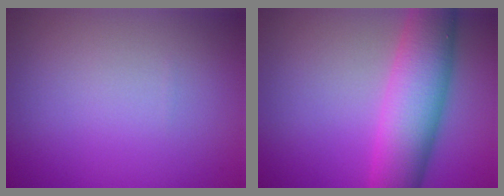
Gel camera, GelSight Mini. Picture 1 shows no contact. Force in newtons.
{"total": 8.6, "press": 8.6, "slide": 0.2}